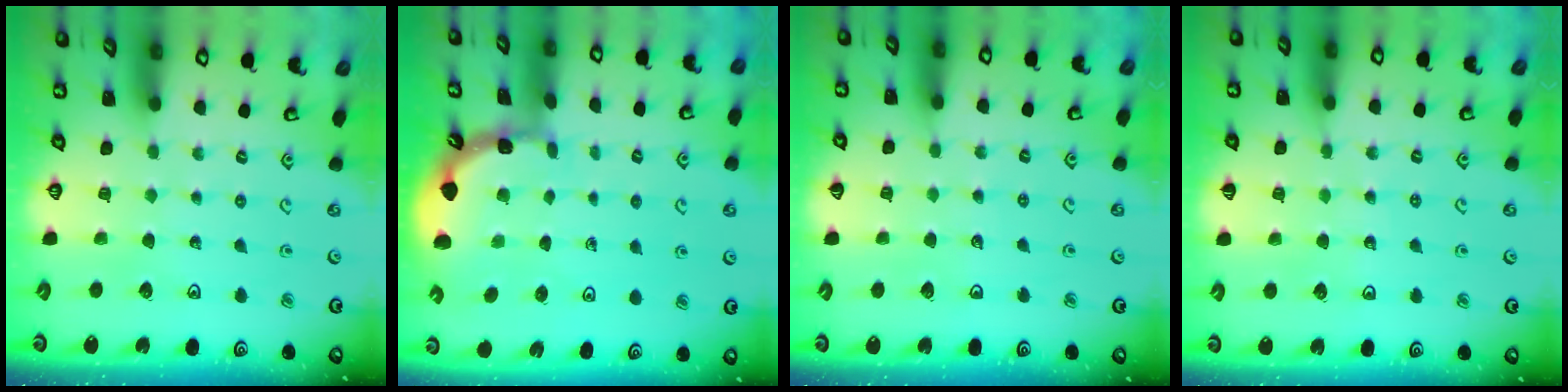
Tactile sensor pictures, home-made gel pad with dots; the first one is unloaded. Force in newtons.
{"total": 1.6, "press": 1.5, "slide": 0.3}
{"total": 2.4, "press": 2.4, "slide": 0.2}
{"total": 3.7, "press": 3.1, "slide": 2.1}